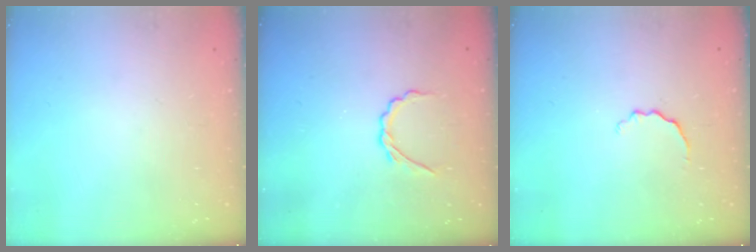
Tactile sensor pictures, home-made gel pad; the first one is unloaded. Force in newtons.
{"total": 2.7, "press": 2.6, "slide": 0.8}
{"total": 2.9, "press": 2.8, "slide": 0.8}